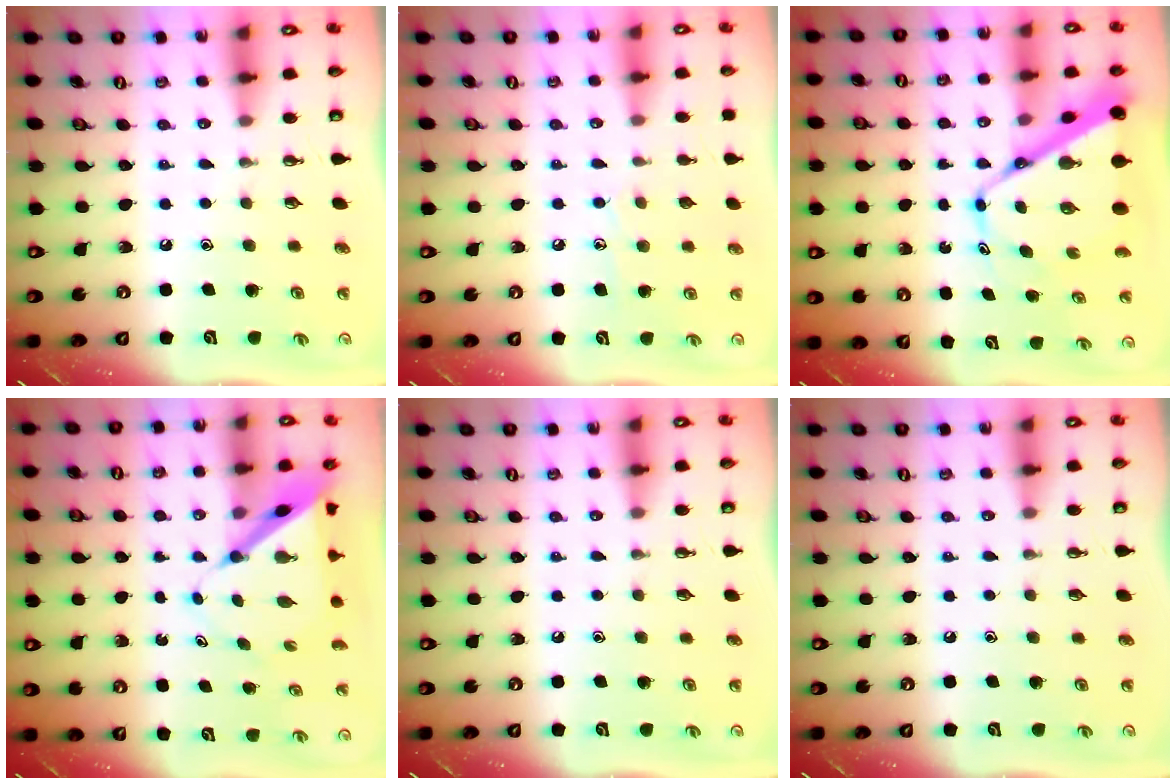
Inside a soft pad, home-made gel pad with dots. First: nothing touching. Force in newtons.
{"total": 5.8, "press": 5.8, "slide": 0.5}
{"total": 12.6, "press": 12.6, "slide": 1.2}
{"total": 7.0, "press": 7.0, "slide": 0.7}
{"total": 0.0}
{"total": 0.0}